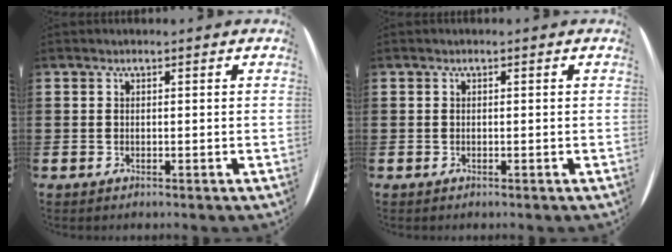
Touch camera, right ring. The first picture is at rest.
{"total": 0.0}